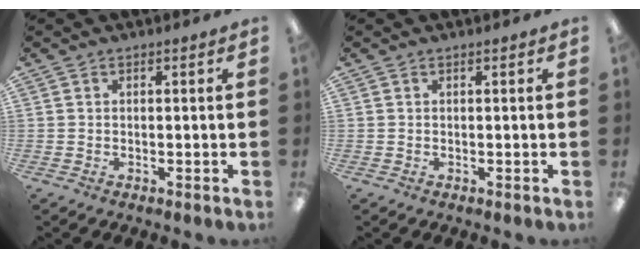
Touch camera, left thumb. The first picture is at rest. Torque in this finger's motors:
{"motor_torque": [-0.08, 0.08, 0.00, -0.01, 0.00]}